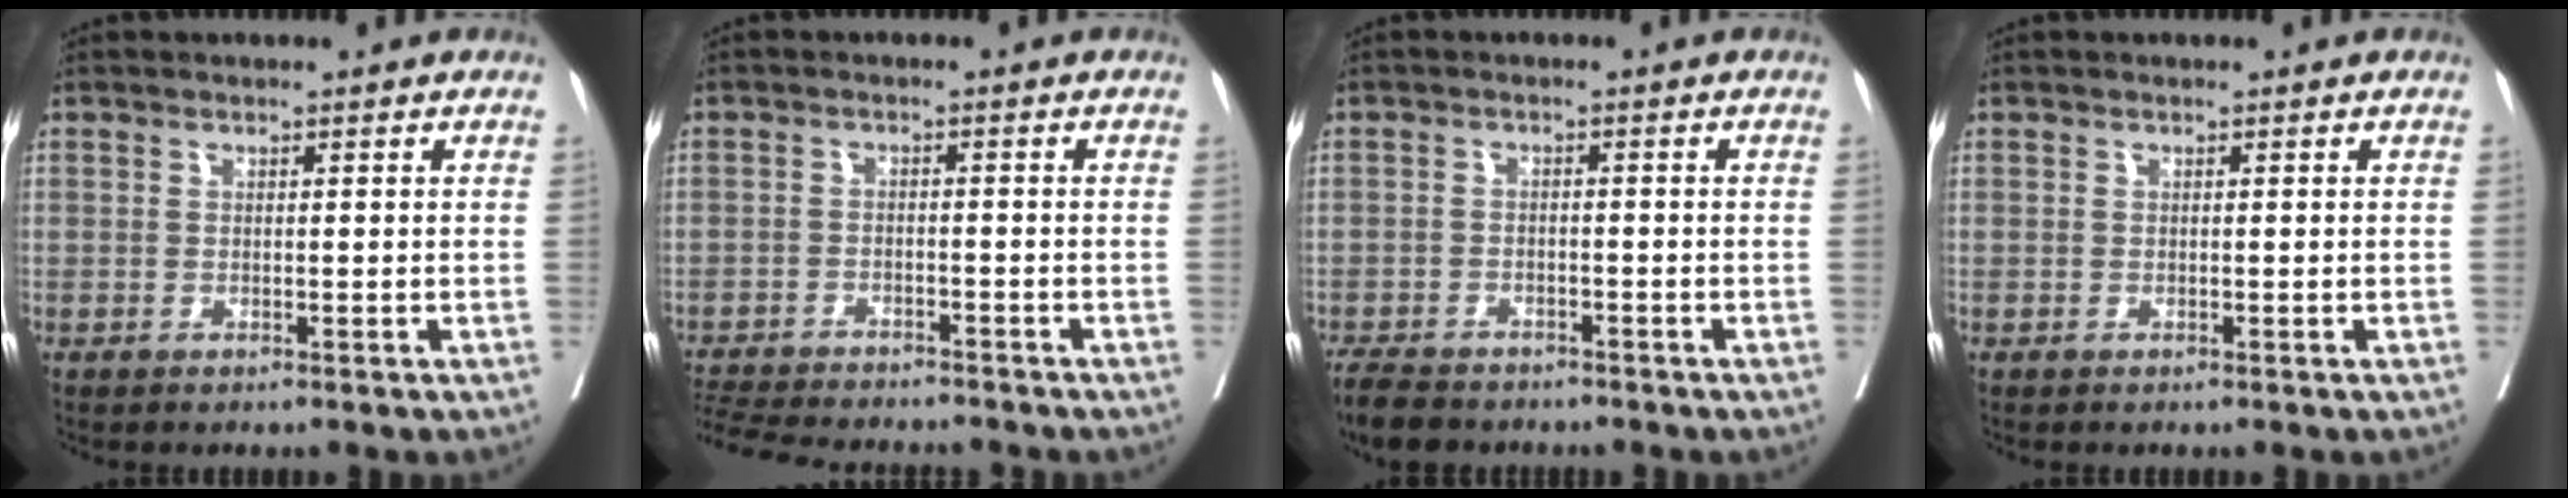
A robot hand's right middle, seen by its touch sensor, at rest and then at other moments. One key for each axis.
{"total": 12.8, "fx": -11.8, "fy": 2.2, "fz": 4.4, "tx": -0.090, "ty": -0.011, "tz": -0.171}
{"total": 6.8, "fx": -5.8, "fy": 2.4, "fz": 2.4, "tx": -0.040, "ty": -0.011, "tz": -0.092}
{"total": 0.0}